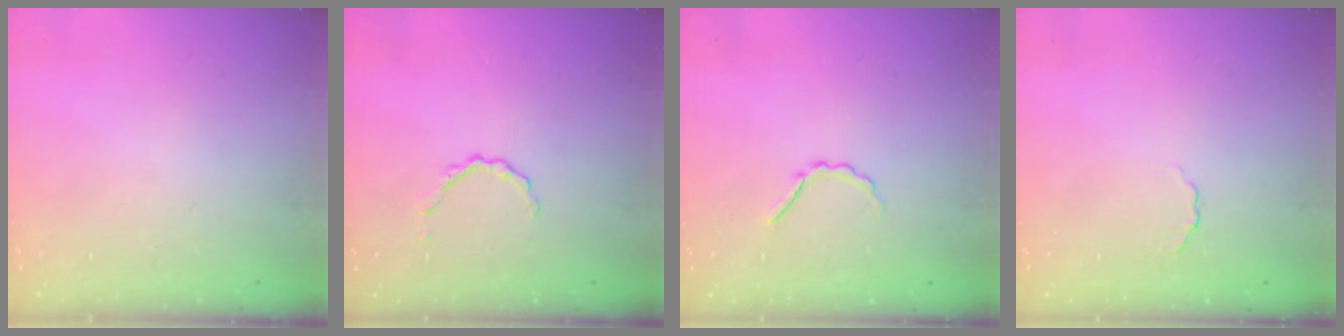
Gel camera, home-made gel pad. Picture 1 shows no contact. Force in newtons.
{"total": 2.2, "press": 2.1, "slide": 0.7}
{"total": 2.9, "press": 2.7, "slide": 1.0}
{"total": 1.7, "press": 1.6, "slide": 0.5}